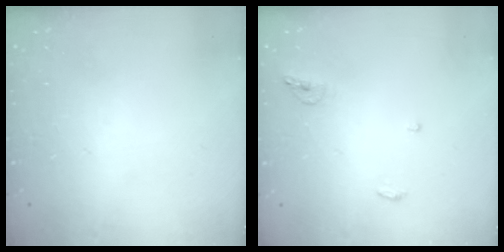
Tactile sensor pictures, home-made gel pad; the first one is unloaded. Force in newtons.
{"total": 6.4, "press": 6.3, "slide": 1.5}